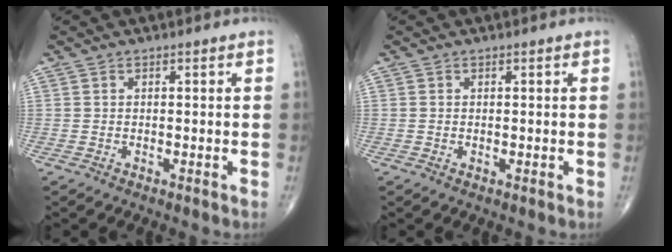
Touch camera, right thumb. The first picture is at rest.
{"total": 0.0}